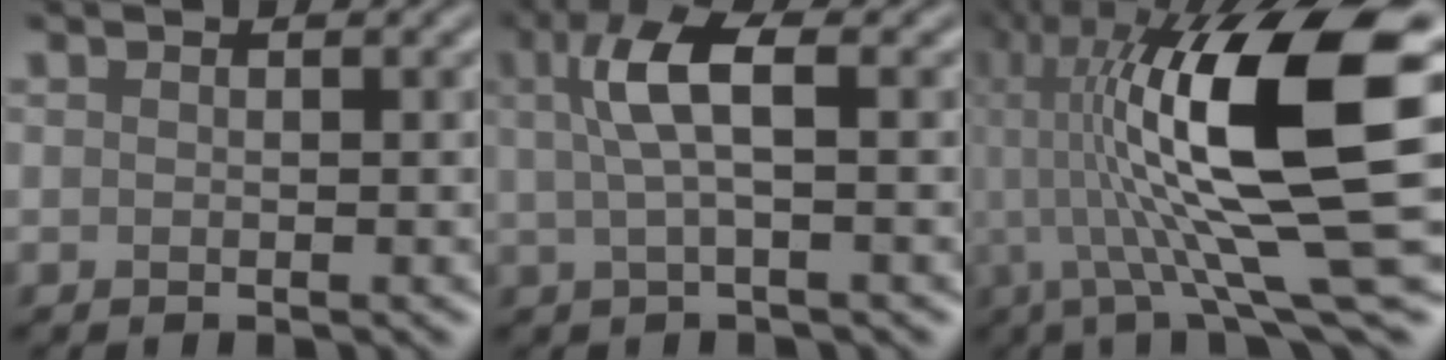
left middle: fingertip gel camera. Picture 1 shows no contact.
{"total": 4.4, "force": [1.0, 1.2, 4.1], "torque": [-0.081, 0.008, 0.018]}
{"total": 16.1, "force": [2.4, 3.6, 15.5], "torque": [-0.271, 0.010, 0.044]}